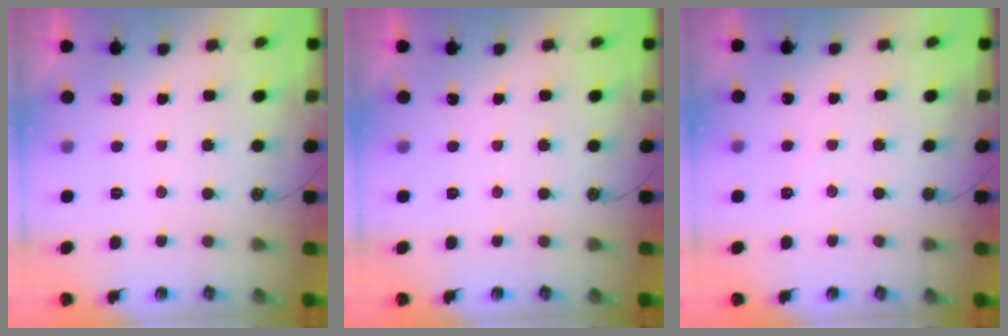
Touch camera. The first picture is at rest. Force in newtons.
{"total": 0.0}
{"total": 3.4, "press": 3.4, "slide": 0.5}